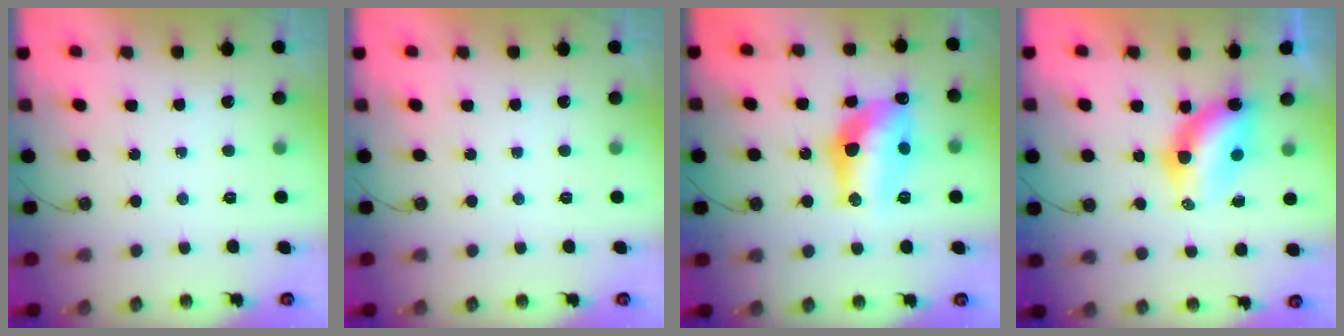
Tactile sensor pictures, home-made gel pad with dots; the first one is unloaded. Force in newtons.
{"total": 0.0}
{"total": 17.1, "press": 16.4, "slide": 4.8}
{"total": 8.6, "press": 7.8, "slide": 3.6}